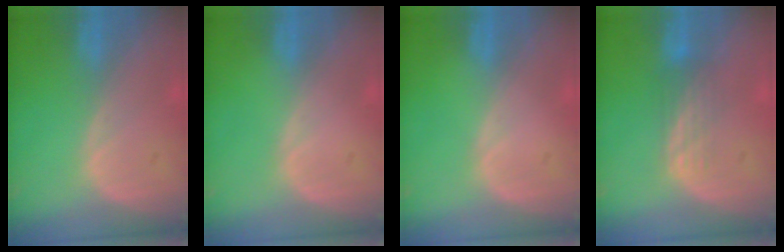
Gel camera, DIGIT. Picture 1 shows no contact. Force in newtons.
{"total": 0.0}
{"total": 0.0}
{"total": 3.4, "press": 3.0, "slide": 1.7}